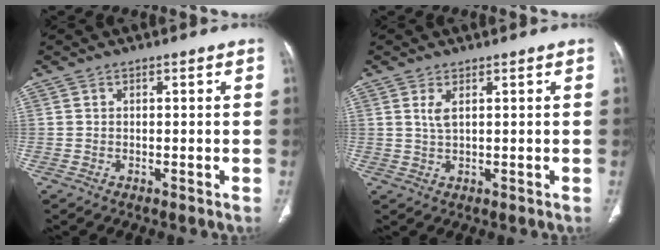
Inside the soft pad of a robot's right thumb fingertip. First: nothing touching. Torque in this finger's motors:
{"motor_torque": [-0.34, -0.34, -0.06, 0.15, 0.04]}